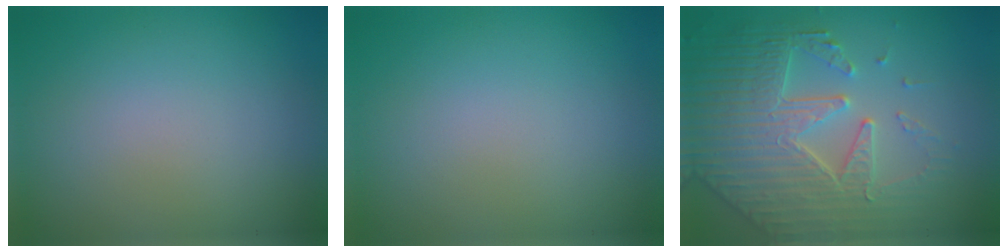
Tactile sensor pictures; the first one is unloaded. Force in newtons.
{"total": 0.0}
{"total": 7.0, "press": 5.7, "slide": 4.2}